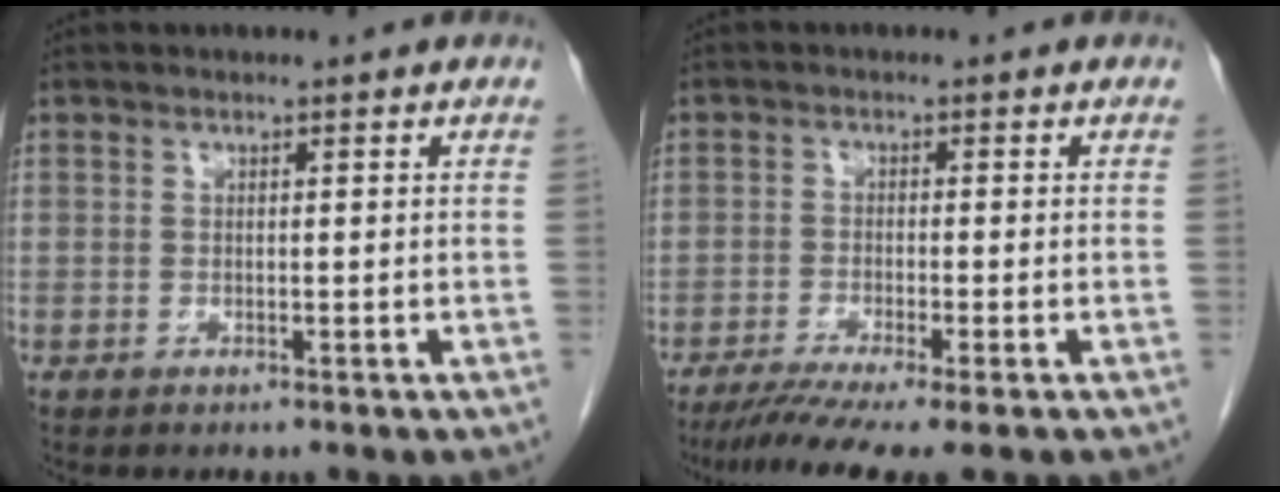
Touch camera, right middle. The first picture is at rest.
{"total": 7.5, "force": [-5.7, -0.3, 4.9], "torque": [-0.076, -0.019, -0.091]}